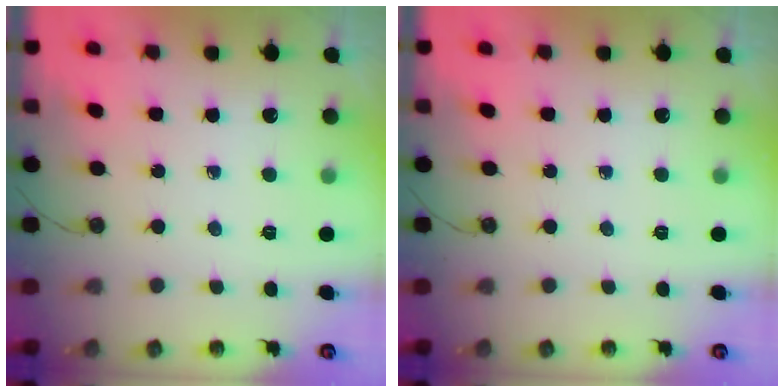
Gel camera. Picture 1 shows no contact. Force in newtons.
{"total": 0.0}